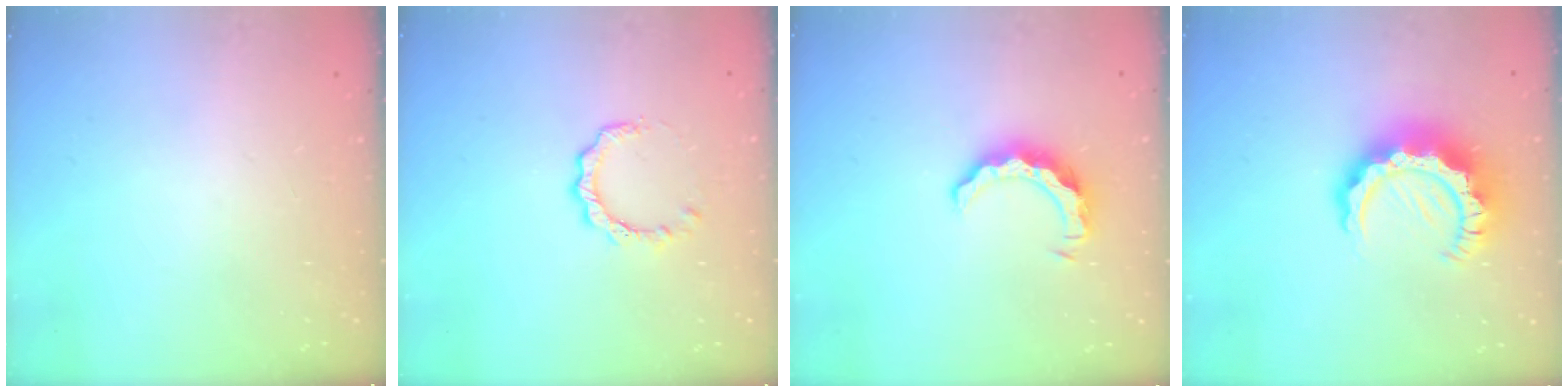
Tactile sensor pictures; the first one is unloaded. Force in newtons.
{"total": 4.7, "press": 4.7, "slide": 0.4}
{"total": 8.4, "press": 8.4, "slide": 0.5}
{"total": 12.4, "press": 12.3, "slide": 1.3}